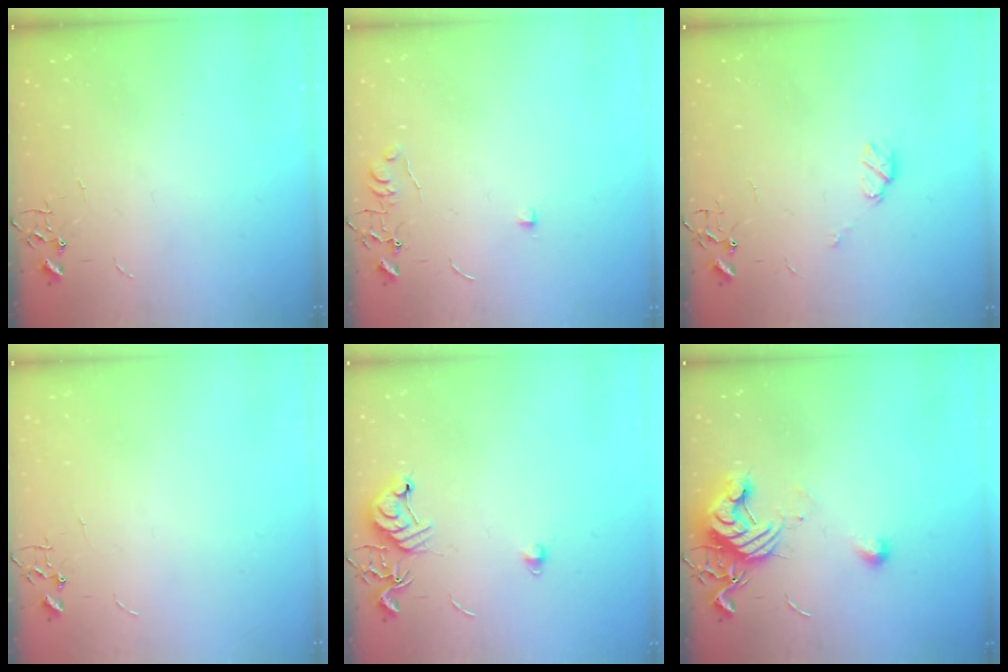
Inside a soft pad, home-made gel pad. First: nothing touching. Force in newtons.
{"total": 5.8, "press": 5.7, "slide": 0.7}
{"total": 6.6, "press": 6.6, "slide": 0.8}
{"total": 0.0}
{"total": 8.3, "press": 8.3, "slide": 1.0}
{"total": 12.4, "press": 12.4, "slide": 0.4}